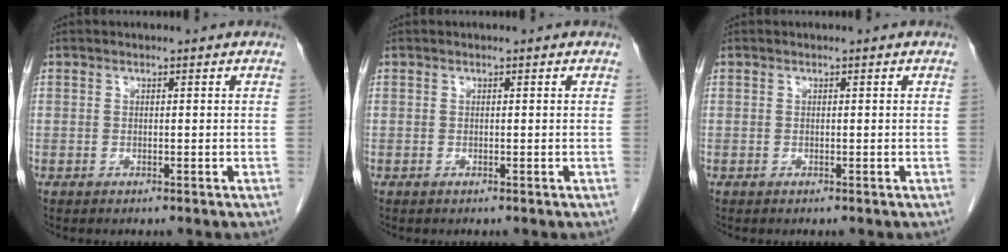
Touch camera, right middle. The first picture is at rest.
{"total": 0.0}
{"total": 0.0}